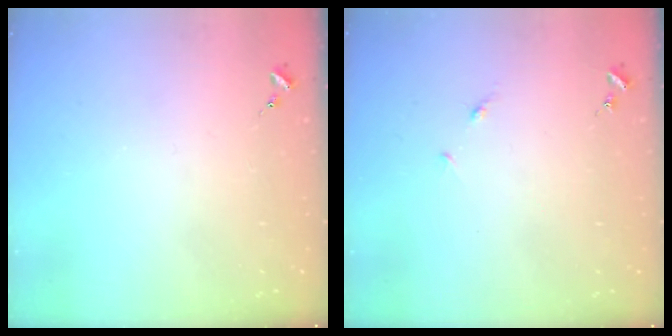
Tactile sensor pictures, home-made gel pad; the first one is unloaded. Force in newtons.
{"total": 3.4, "press": 3.4, "slide": 0.4}